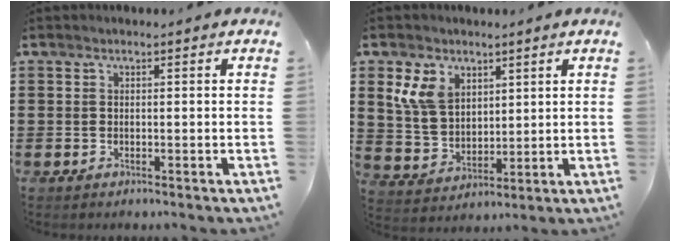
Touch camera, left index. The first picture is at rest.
{"total": 7.5, "force": [3.6, 5.6, 3.4], "torque": [-0.105, 0.011, 0.068]}